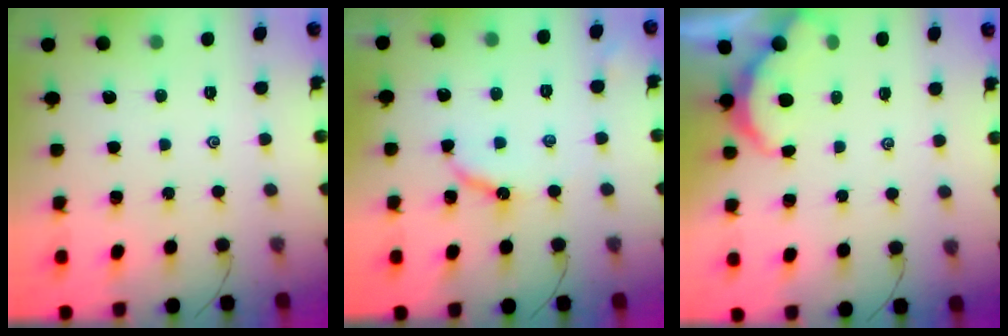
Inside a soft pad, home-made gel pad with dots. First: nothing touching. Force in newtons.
{"total": 6.8, "press": 6.7, "slide": 0.7}
{"total": 2.7, "press": 2.7, "slide": 0.3}